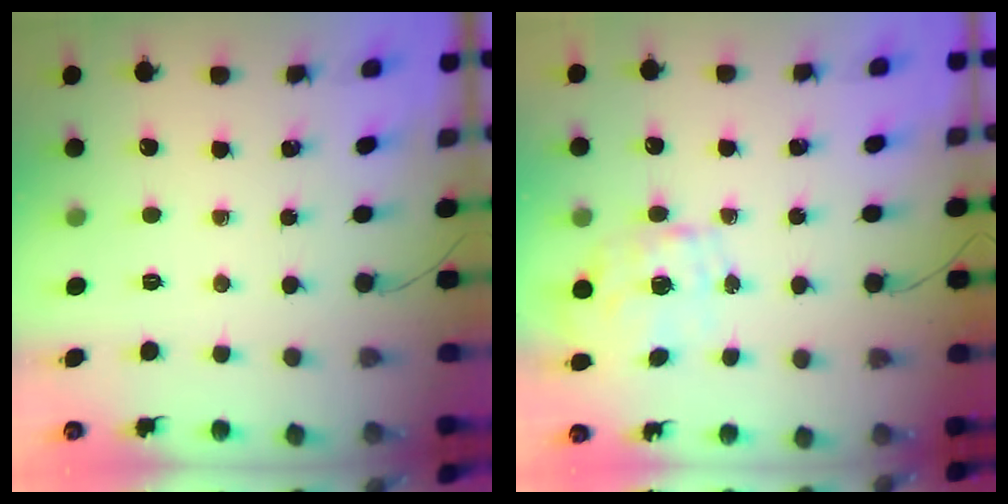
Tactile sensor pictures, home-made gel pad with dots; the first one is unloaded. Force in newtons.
{"total": 1.6, "press": 1.4, "slide": 0.7}